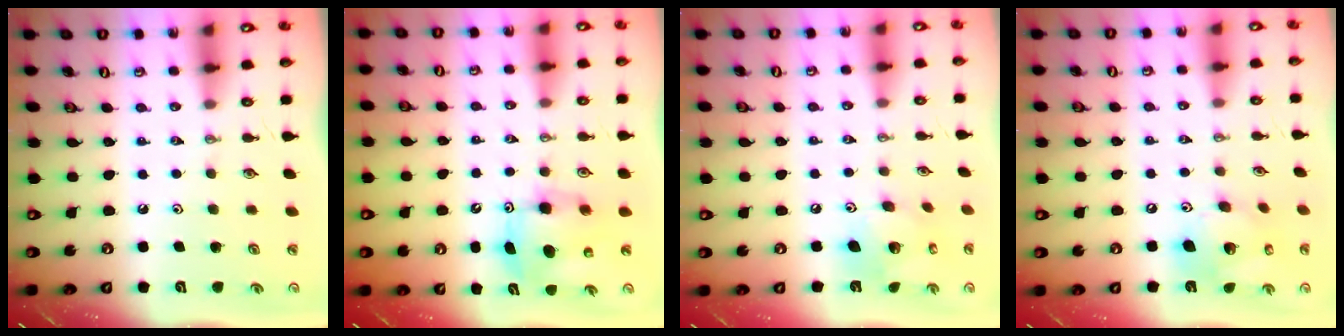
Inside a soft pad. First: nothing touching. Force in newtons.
{"total": 10.0, "press": 10.0, "slide": 0.5}
{"total": 12.7, "press": 12.7, "slide": 1.1}
{"total": 17.3, "press": 16.9, "slide": 3.6}